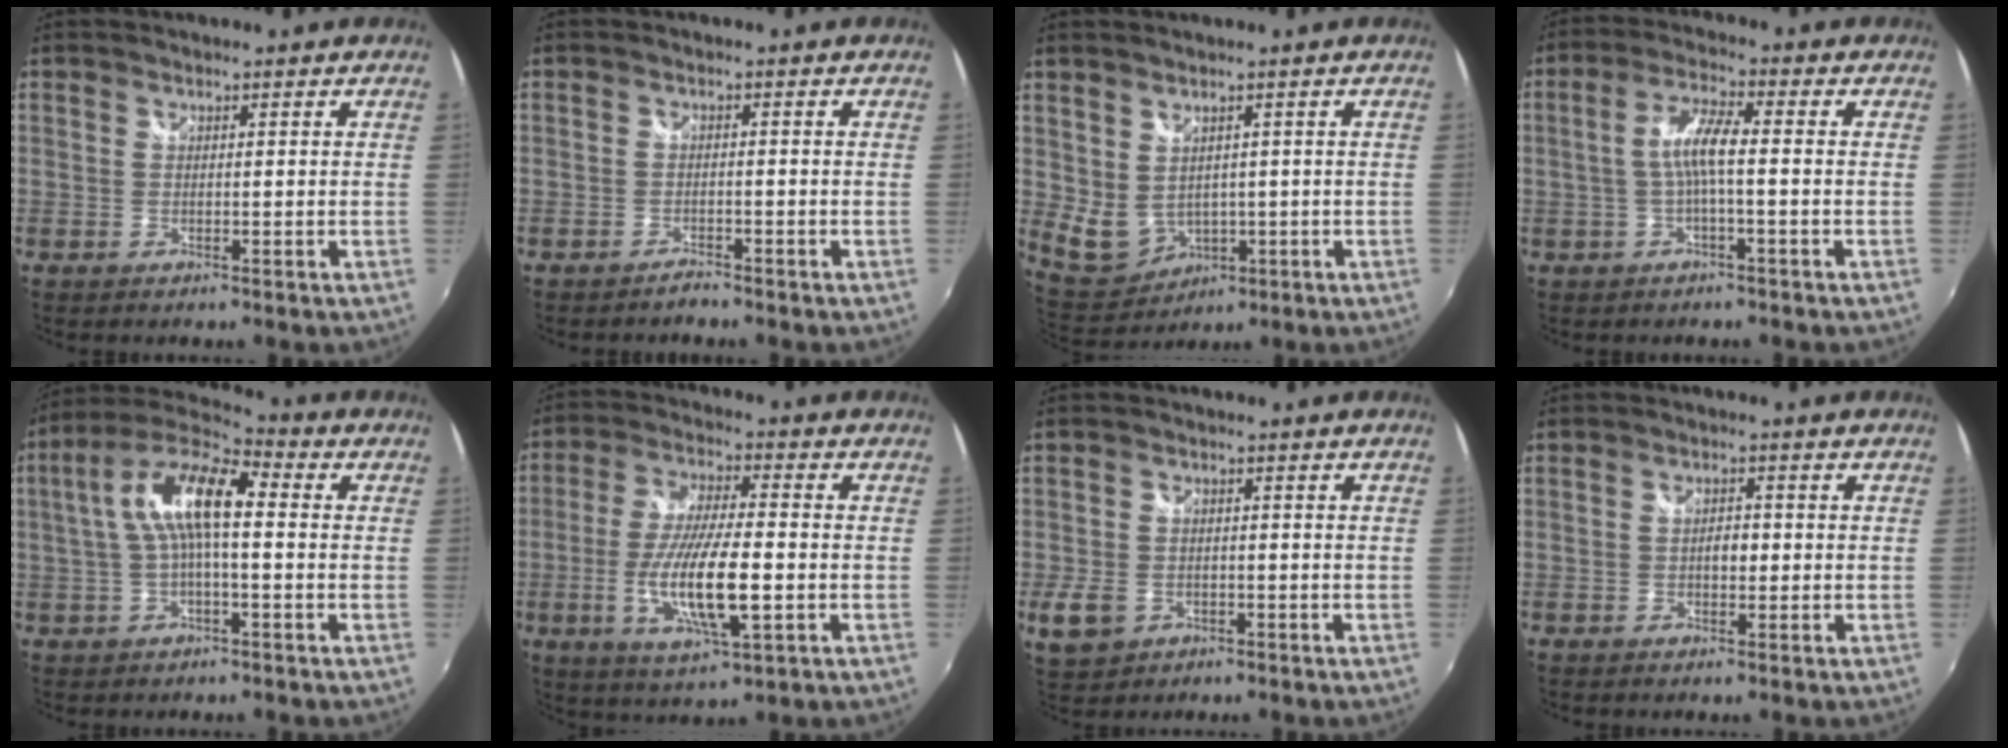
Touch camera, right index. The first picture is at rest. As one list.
[{"total": 1.6, "force": [-1.6, 0.2, 0.1], "torque": [-0.006, -0.004, -0.030]}, {"total": 6.6, "force": [0.5, 5.4, 3.8], "torque": [-0.075, -0.011, 0.032]}, {"total": 5.5, "force": [-0.9, 0.5, 5.3], "torque": [-0.112, 0.009, -0.016]}, {"total": 12.1, "force": [0.9, 4.1, 11.4], "torque": [-0.218, 0.026, 0.009]}, {"total": 13.9, "force": [-3.4, 3.1, 13.1], "torque": [-0.260, -0.015, -0.062]}, {"total": 5.9, "force": [-2.4, 4.4, 3.1], "torque": [-0.079, -0.008, -0.039]}, {"total": 2.2, "force": [-0.4, 1.4, 1.7], "torque": [-0.028, 0.004, -0.008]}]